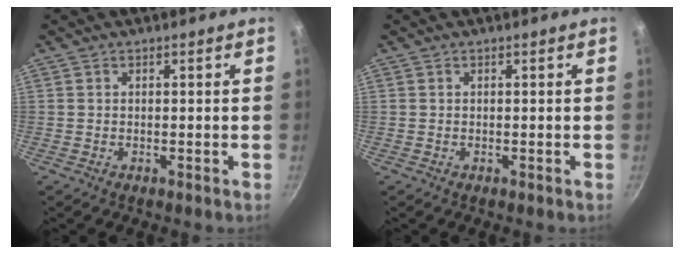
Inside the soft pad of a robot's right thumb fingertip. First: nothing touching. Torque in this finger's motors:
{"motor_torque": [0.00, 0.00, 0.00, 0.00, 0.00]}